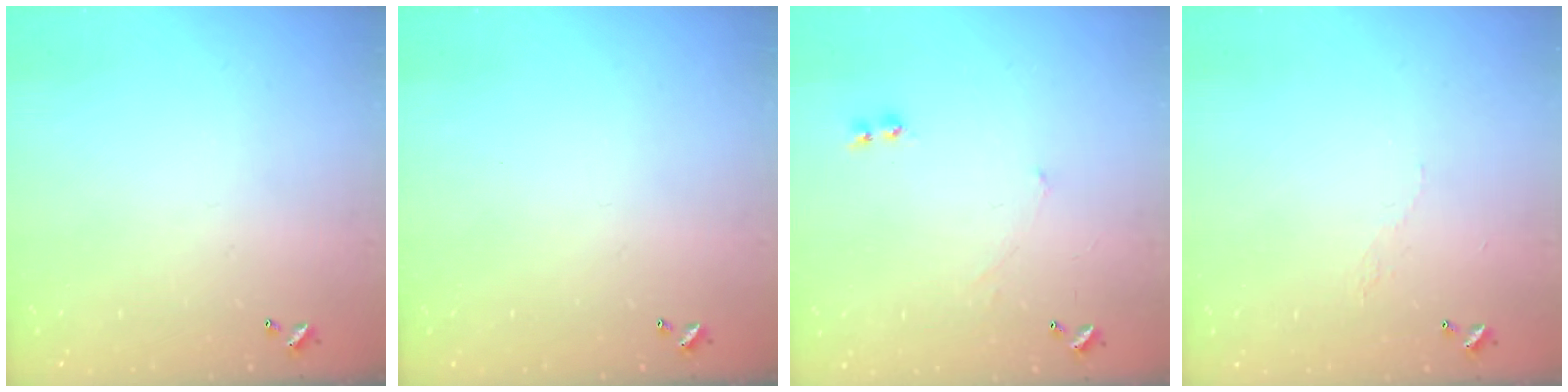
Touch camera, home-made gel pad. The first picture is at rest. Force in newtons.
{"total": 0.0}
{"total": 2.4, "press": 2.3, "slide": 0.5}
{"total": 2.9, "press": 2.9, "slide": 0.5}